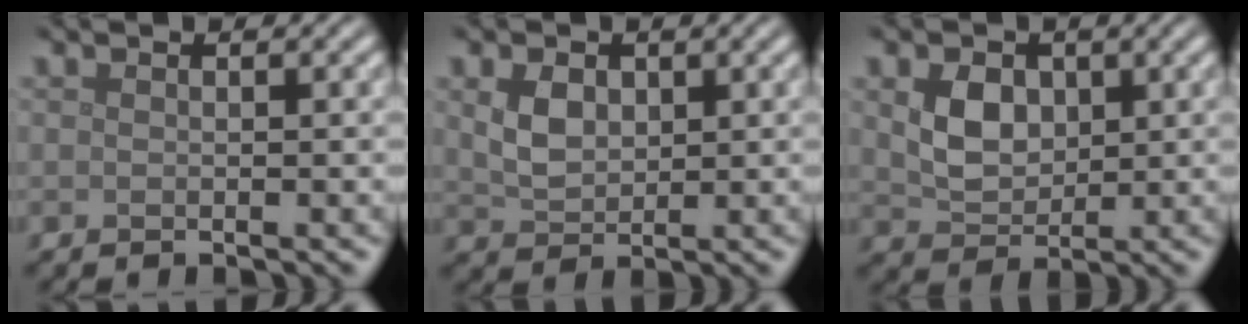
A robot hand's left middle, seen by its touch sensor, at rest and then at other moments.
{"total": 2.7, "force": [0.8, 2.0, 1.7], "torque": [-0.038, -0.001, 0.018]}
{"total": 3.5, "force": [0.9, 2.5, 2.1], "torque": [-0.045, -0.002, 0.017]}